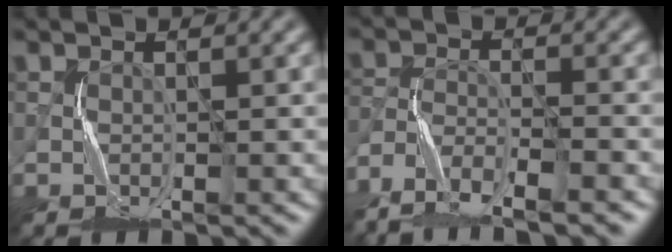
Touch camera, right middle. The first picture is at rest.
{"total": 6.9, "force": [-6.4, 1.2, 2.3], "torque": [-0.038, -0.011, -0.114]}